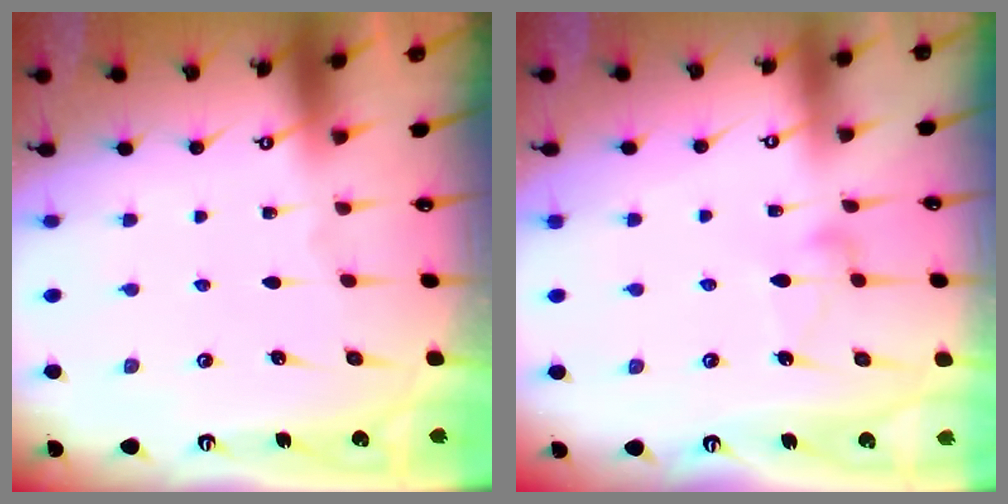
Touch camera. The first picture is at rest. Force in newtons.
{"total": 9.1, "press": 9.1, "slide": 0.5}